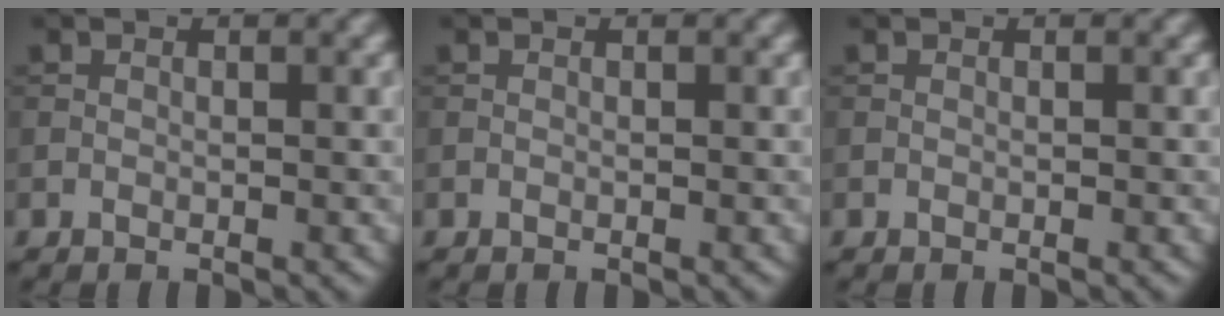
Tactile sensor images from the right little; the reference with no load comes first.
{"total": 0.0}
{"total": 0.0}